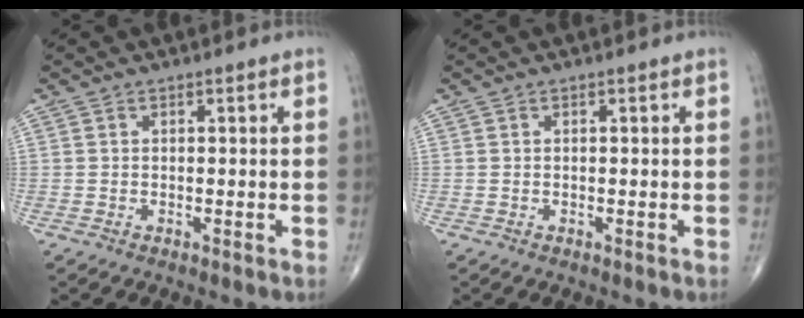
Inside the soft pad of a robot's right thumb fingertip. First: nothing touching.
{"total": 0.0}